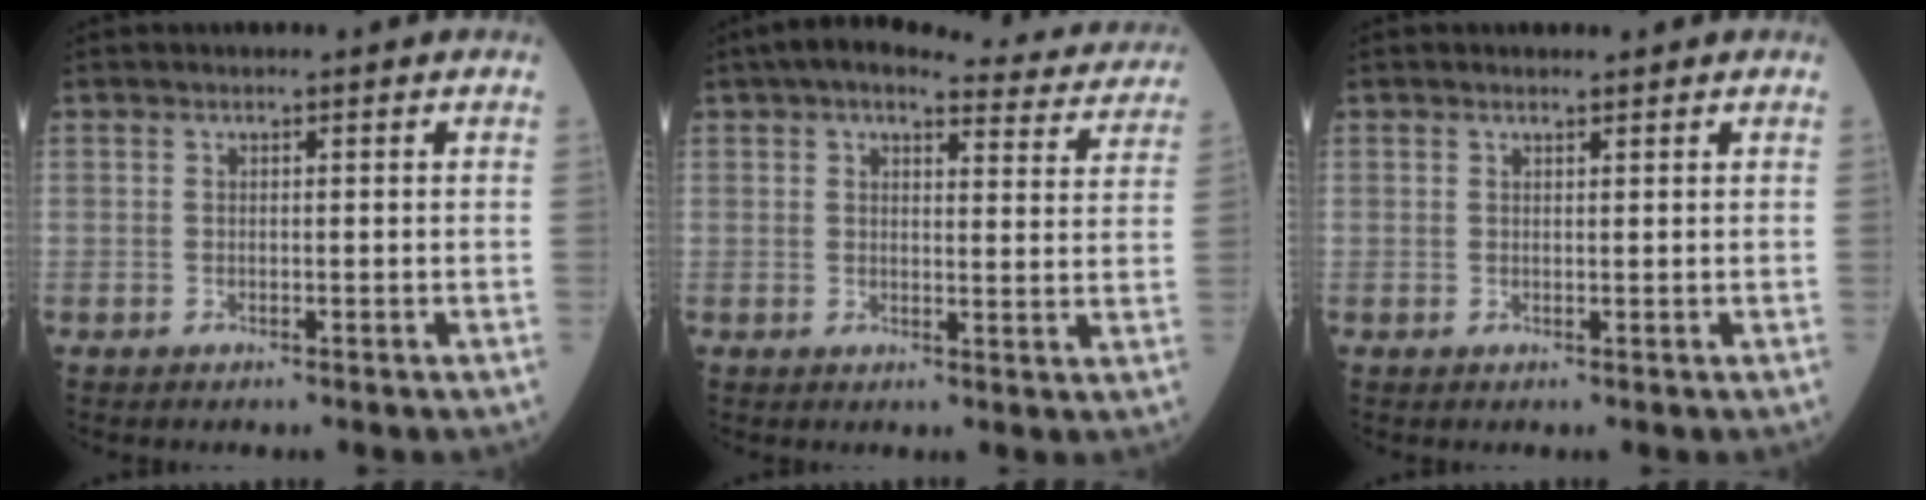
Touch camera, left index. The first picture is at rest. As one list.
[{"total": 15.2, "force": [13.8, 3.7, 5.1], "torque": [-0.046, 0.013, 0.150]}, {"total": 0.5, "force": [0.5, 0.1, 0.1], "torque": [-0.009, -0.003, 0.007]}]